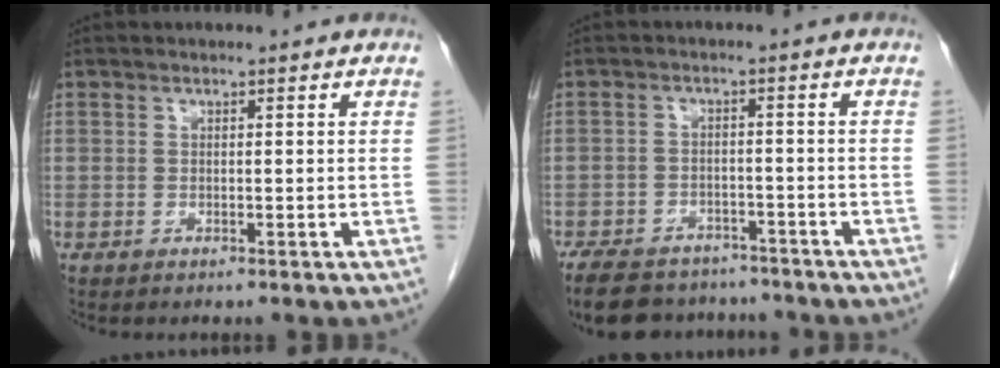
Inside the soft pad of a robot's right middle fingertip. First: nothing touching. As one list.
[{"total": 13.9, "force": [-11.4, 6.2, 4.9], "torque": [-0.101, -0.001, -0.154]}]